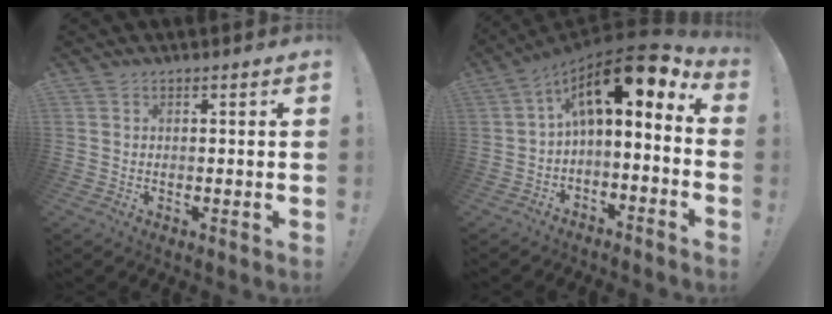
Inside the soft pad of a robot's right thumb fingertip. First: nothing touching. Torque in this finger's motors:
{"motor_torque": [2.50, 2.50, 0.26, 0.07, 0.32]}